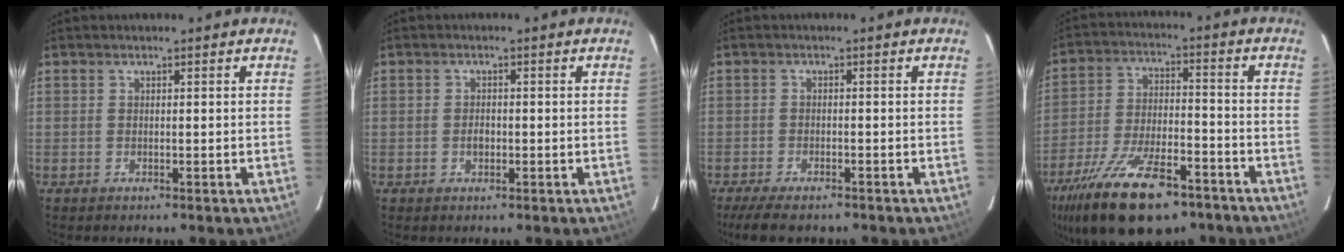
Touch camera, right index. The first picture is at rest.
{"total": 1.7, "force": [-0.5, 1.2, 1.0], "torque": [-0.020, 0.003, -0.009]}
{"total": 6.8, "force": [-5.5, 1.8, 3.6], "torque": [-0.090, -0.025, -0.095]}
{"total": 21.0, "force": [-14.3, 8.3, 13.0], "torque": [-0.259, -0.032, -0.232]}